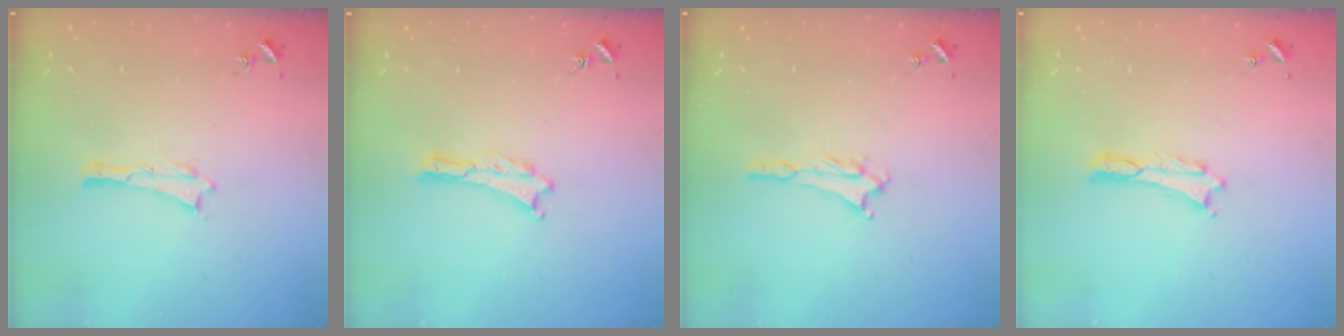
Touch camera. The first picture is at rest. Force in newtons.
{"total": 0.0}
{"total": 1.3, "press": 1.3, "slide": 0.2}
{"total": 0.0}